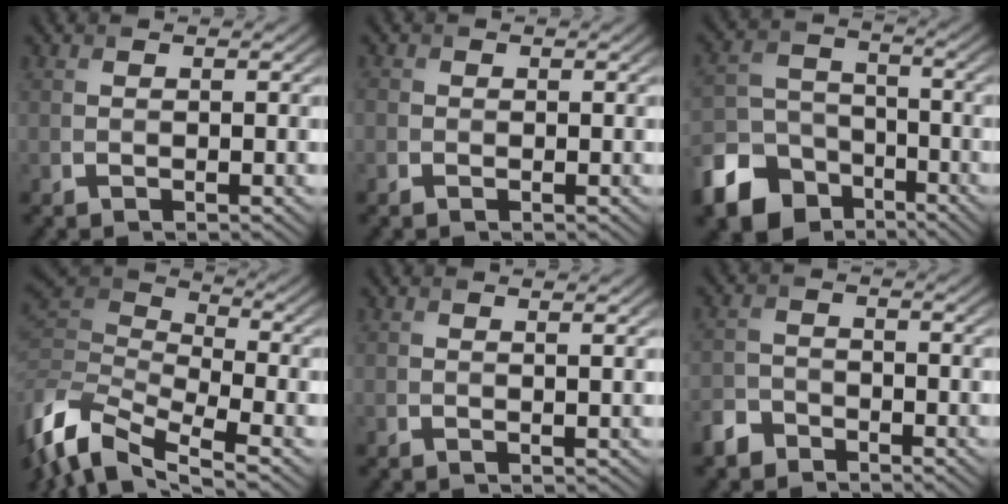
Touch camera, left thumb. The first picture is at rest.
{"total": 1.0, "force": [-0.2, 1.0, 0.1], "torque": [0.002, -0.006, -0.007]}
{"total": 12.0, "force": [-7.1, 8.2, 5.1], "torque": [-0.146, -0.033, -0.136]}
{"total": 11.0, "force": [-4.5, 5.2, 8.5], "torque": [-0.208, 0.004, -0.098]}
{"total": 1.2, "force": [0.9, 0.1, 0.8], "torque": [-0.014, 0.003, 0.012]}
{"total": 3.2, "force": [-2.6, 1.7, 0.9], "torque": [-0.019, -0.003, -0.066]}